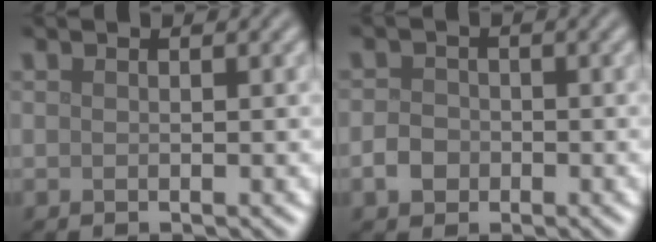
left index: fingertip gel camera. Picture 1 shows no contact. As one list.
[{"total": 2.0, "force": [-0.7, 1.7, 0.9], "torque": [-0.013, 0.000, -0.020]}]